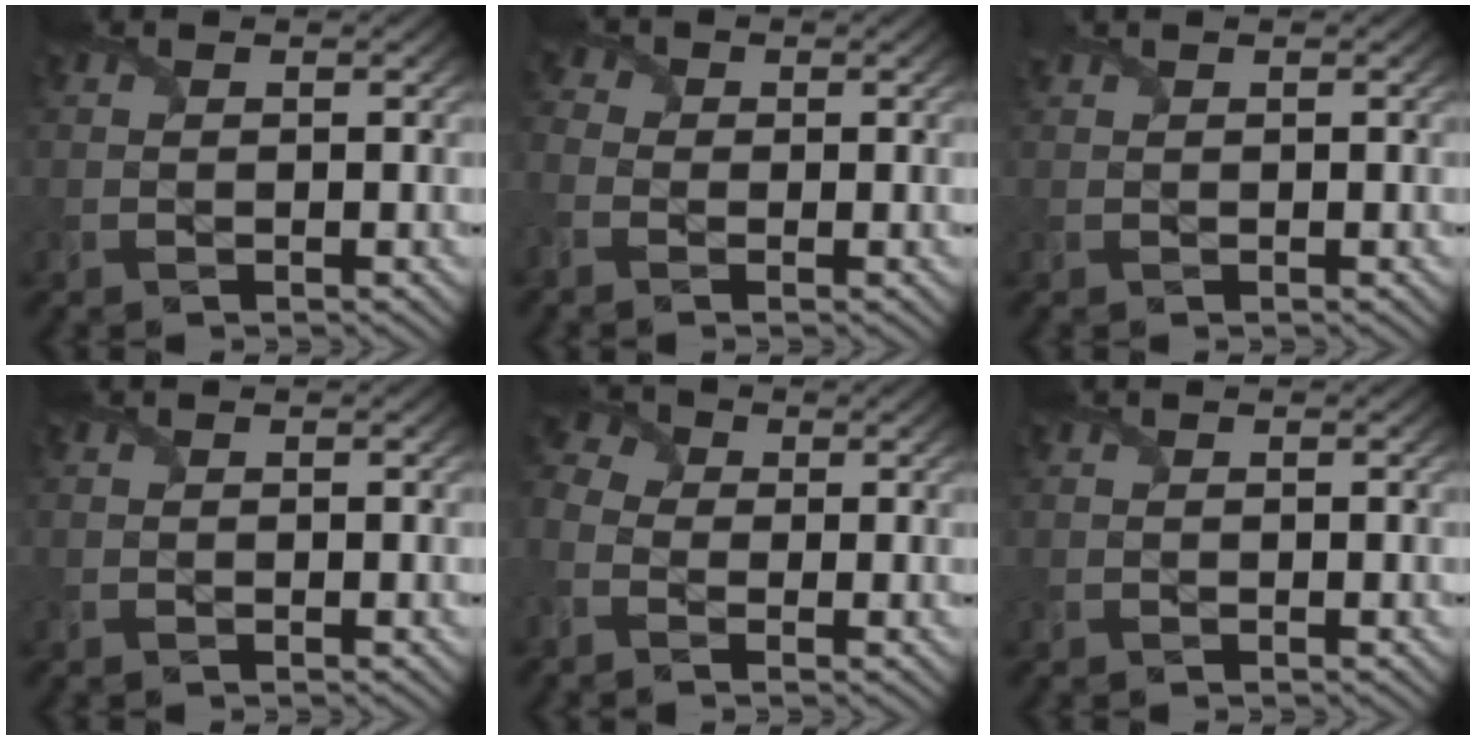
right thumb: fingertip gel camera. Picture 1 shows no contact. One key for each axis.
{"total": 3.1, "fx": -1.1, "fy": 2.5, "fz": 1.5, "tx": -0.052, "ty": 0.000, "tz": -0.028}
{"total": 0.7, "fx": 0.6, "fy": 0.0, "fz": 0.2, "tx": -0.009, "ty": 0.005, "tz": 0.017}
{"total": 0.0}
{"total": 5.0, "fx": -1.6, "fy": 3.7, "fz": 3.0, "tx": -0.093, "ty": -0.002, "tz": -0.044}
{"total": 0.0}